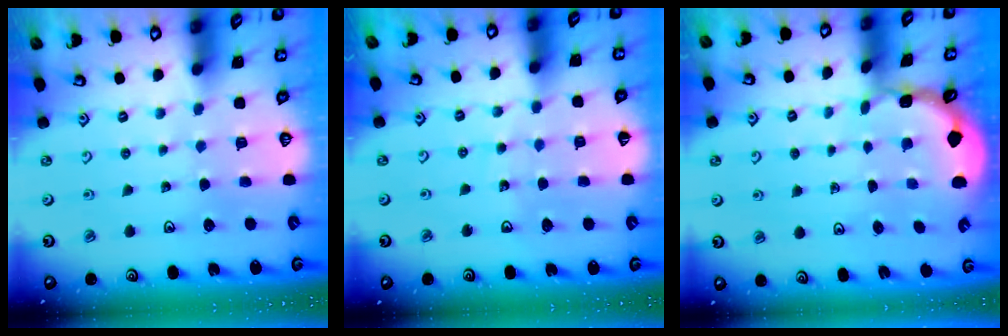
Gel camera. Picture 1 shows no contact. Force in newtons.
{"total": 7.0, "press": 6.8, "slide": 2.0}
{"total": 1.6, "press": 1.5, "slide": 0.2}